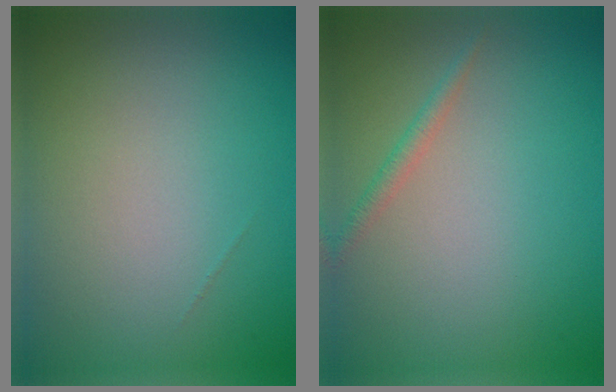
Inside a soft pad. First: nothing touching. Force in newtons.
{"total": 1.1, "press": 1.1, "slide": 0.1}